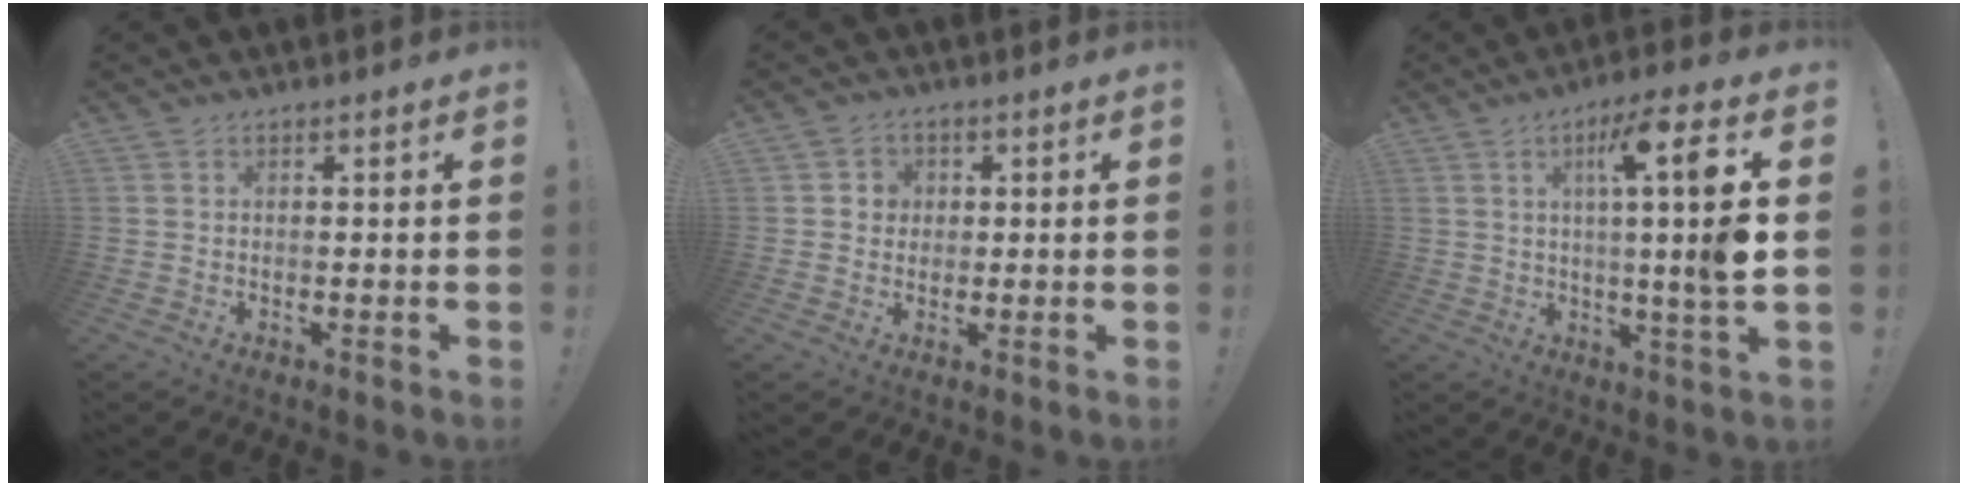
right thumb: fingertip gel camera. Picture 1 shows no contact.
{"total": 3.6, "force": [0.3, 3.5, 0.8], "torque": [-0.015, 0.003, 0.006]}
{"total": 14.3, "force": [1.9, -0.1, 14.1], "torque": [-0.219, -0.003, 0.006]}